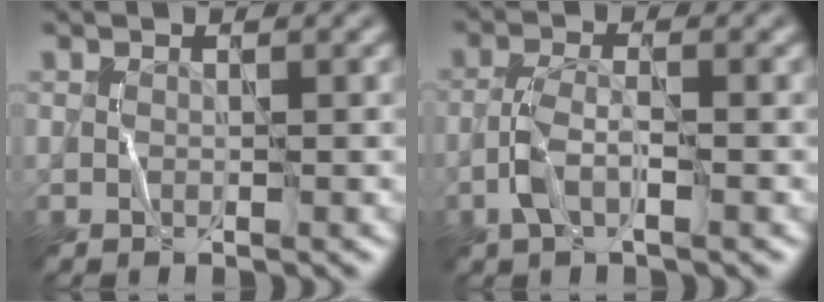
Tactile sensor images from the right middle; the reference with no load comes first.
{"total": 2.3, "force": [-1.1, 0.9, 1.8], "torque": [-0.044, 0.008, -0.030]}